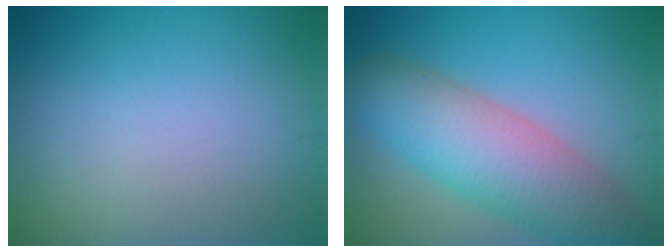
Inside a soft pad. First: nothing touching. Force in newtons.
{"total": 8.0, "press": 8.0, "slide": 0.3}